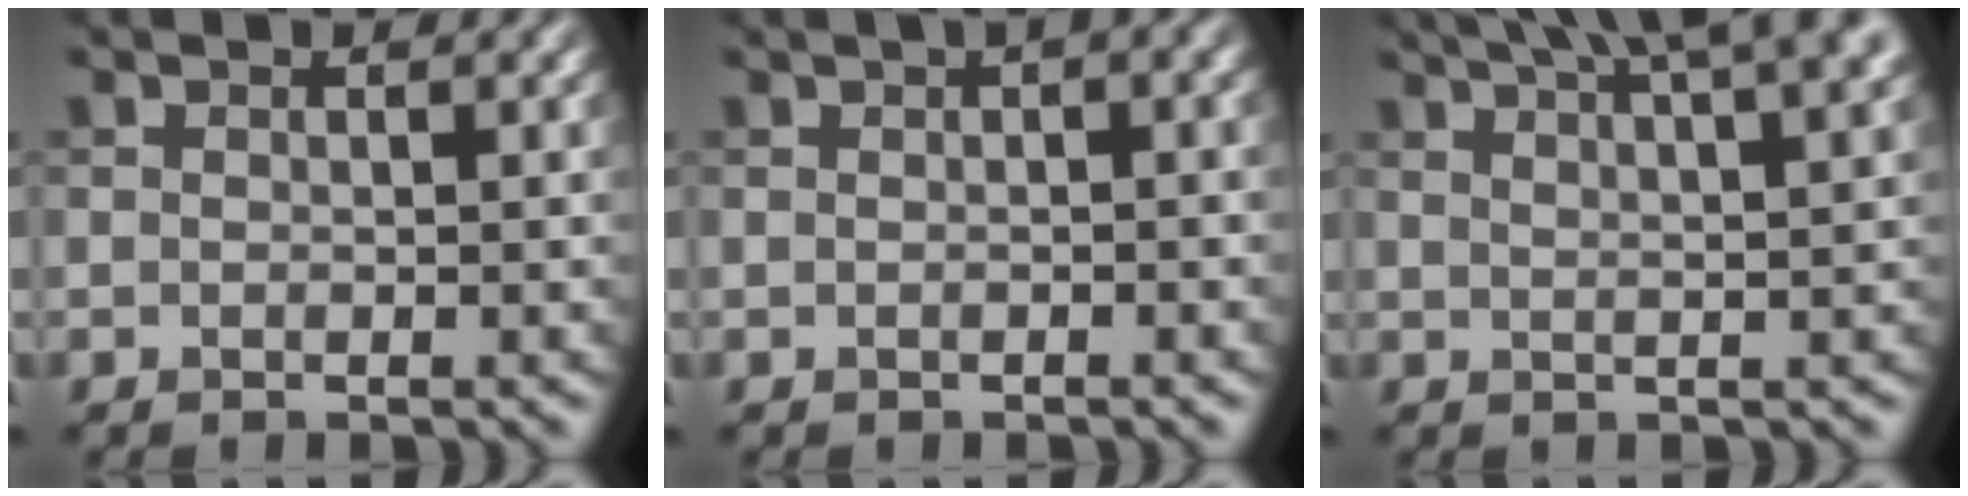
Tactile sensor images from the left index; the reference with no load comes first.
{"total": 2.7, "force": [0.9, 0.8, 2.4], "torque": [-0.024, 0.010, 0.006]}
{"total": 10.8, "force": [7.3, 3.2, 7.2], "torque": [-0.068, 0.047, 0.064]}